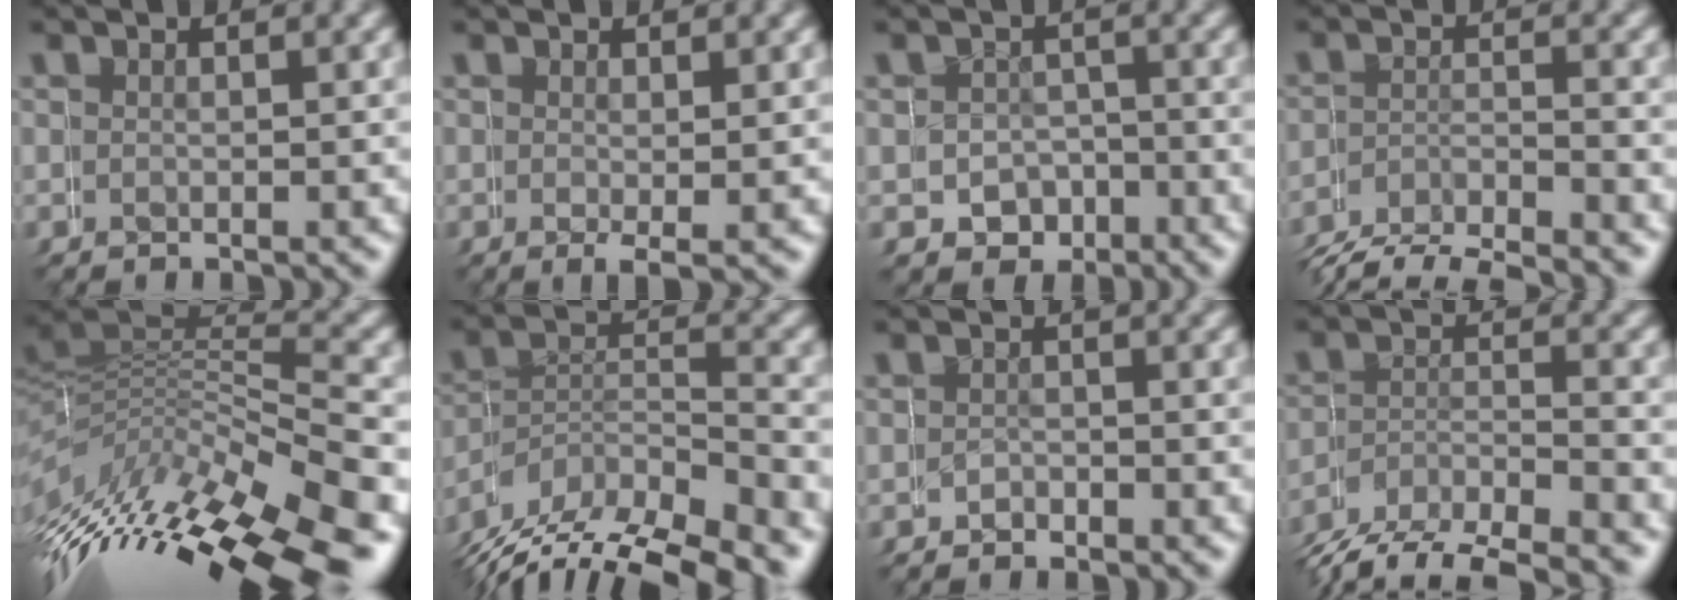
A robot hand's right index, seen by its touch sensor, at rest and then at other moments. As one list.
[{"total": 1.4, "force": [-0.4, 0.2, 1.3], "torque": [-0.016, -0.013, 0.004]}, {"total": 3.5, "force": [-0.3, 2.8, -2.1], "torque": [0.044, -0.013, -0.005]}, {"total": 3.1, "force": [-2.6, 1.6, -0.2], "torque": [-0.007, -0.005, -0.050]}, {"total": 11.9, "force": [-4.5, 8.5, 7.0], "torque": [-0.156, -0.029, -0.055]}, {"total": 5.9, "force": [-4.2, 3.7, 2.0], "torque": [-0.019, -0.003, -0.069]}, {"total": 1.8, "force": [-1.2, 0.7, -1.0], "torque": [0.013, -0.001, -0.021]}, {"total": 5.8, "force": [-4.3, 3.6, 1.6], "torque": [-0.037, -0.015, -0.072]}]